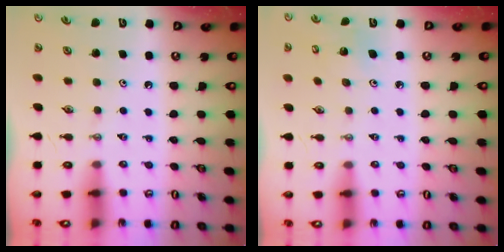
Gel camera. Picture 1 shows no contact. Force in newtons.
{"total": 5.3, "press": 4.9, "slide": 1.8}